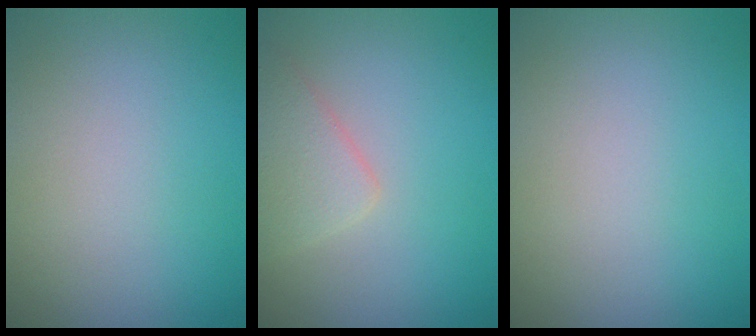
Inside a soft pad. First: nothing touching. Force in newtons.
{"total": 2.7, "press": 2.7, "slide": 0.0}
{"total": 0.0}